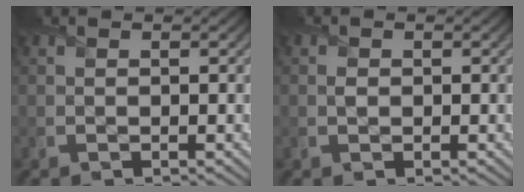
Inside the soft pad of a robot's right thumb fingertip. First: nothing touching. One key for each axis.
{"total": 0.6, "fx": 0.0, "fy": 0.6, "fz": 0.2, "tx": -0.005, "ty": -0.004, "tz": -0.001}